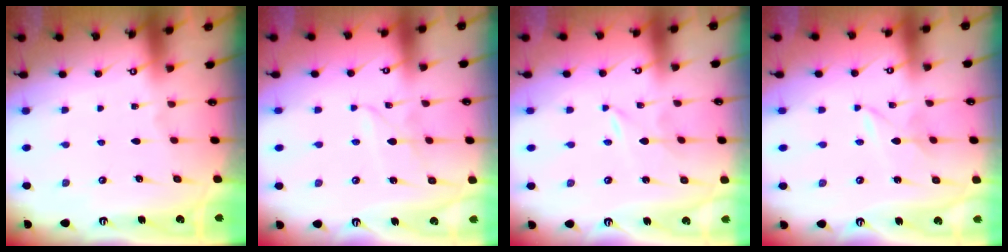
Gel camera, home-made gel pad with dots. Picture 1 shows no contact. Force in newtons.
{"total": 4.6, "press": 4.6, "slide": 0.4}
{"total": 0.0}
{"total": 2.3, "press": 2.3, "slide": 0.3}